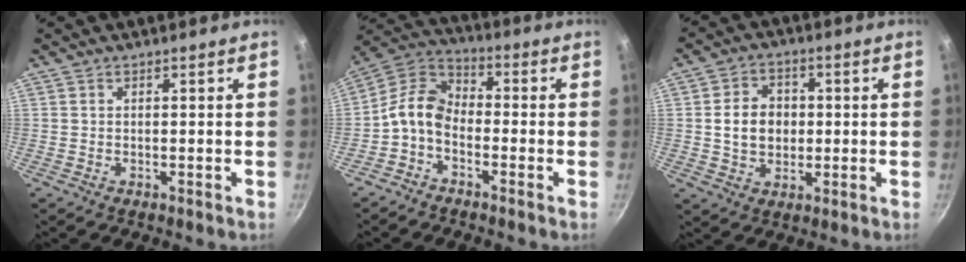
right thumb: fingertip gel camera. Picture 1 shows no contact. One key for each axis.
{"total": 8.3, "fx": -2.8, "fy": 5.6, "fz": 5.5, "tx": -0.101, "ty": 0.050, "tz": -0.077}
{"total": 8.4, "fx": 0.3, "fy": 6.8, "fz": 5.0, "tx": -0.059, "ty": 0.010, "tz": 0.001}